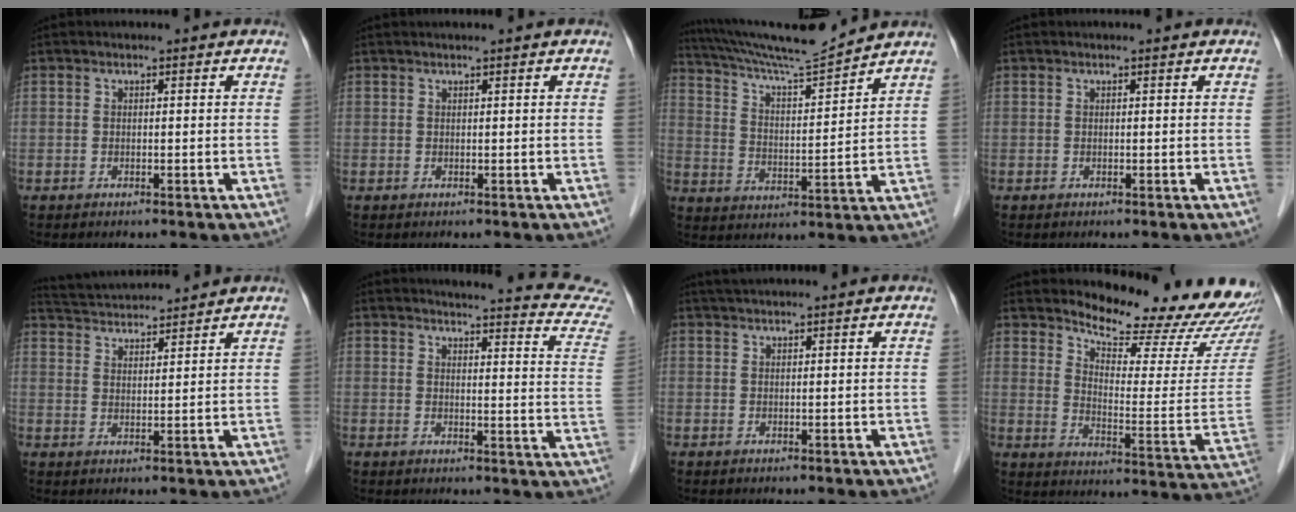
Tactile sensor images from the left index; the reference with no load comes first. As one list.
[{"total": 1.0, "force": [0.8, -0.1, 0.6], "torque": [-0.005, 0.015, 0.018]}, {"total": 12.7, "force": [12.0, -1.1, 4.0], "torque": [-0.079, -0.006, 0.203]}, {"total": 0.0}, {"total": 9.1, "force": [8.8, 0.3, 2.1], "torque": [-0.048, 0.027, 0.145]}, {"total": 18.3, "force": [17.8, 0.3, 4.3], "torque": [-0.037, -0.102, 0.173]}, {"total": 2.0, "force": [1.9, 0.1, 0.7], "torque": [-0.008, 0.024, 0.034]}, {"total": 19.0, "force": [18.1, 1.9, 5.5], "torque": [-0.075, -0.113, 0.221]}]